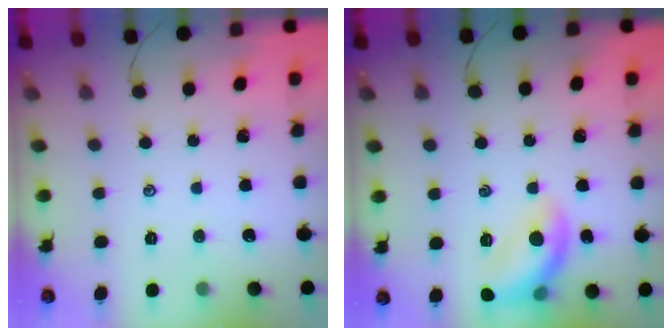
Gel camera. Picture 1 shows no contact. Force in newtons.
{"total": 11.9, "press": 11.9, "slide": 1.2}